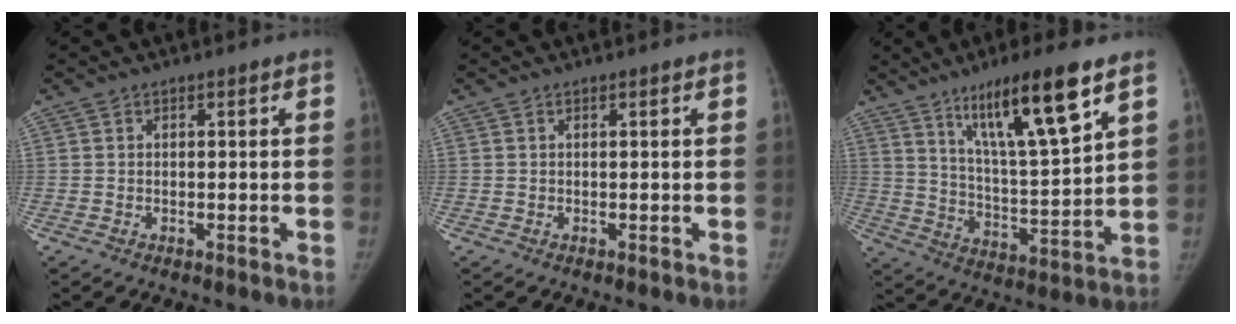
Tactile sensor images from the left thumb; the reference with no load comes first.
{"total": 0.0}
{"total": 17.2, "force": [10.0, 2.7, 13.7], "torque": [-0.220, -0.052, 0.179]}